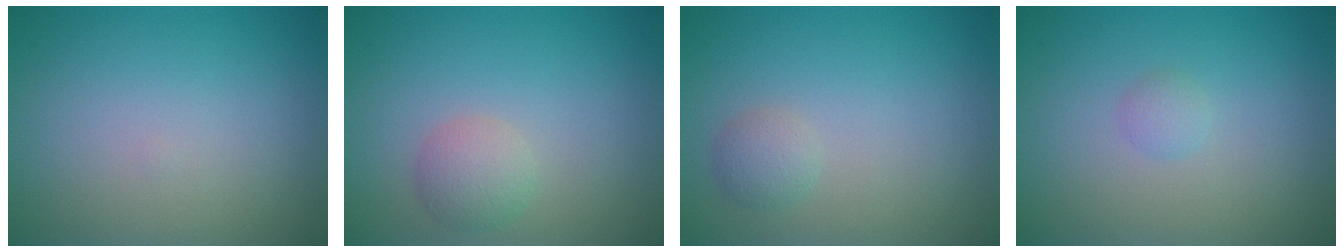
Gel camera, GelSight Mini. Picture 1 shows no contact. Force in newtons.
{"total": 2.2, "press": 2.2, "slide": 0.1}
{"total": 1.3, "press": 1.3, "slide": 0.1}
{"total": 0.8, "press": 0.8, "slide": 0.1}